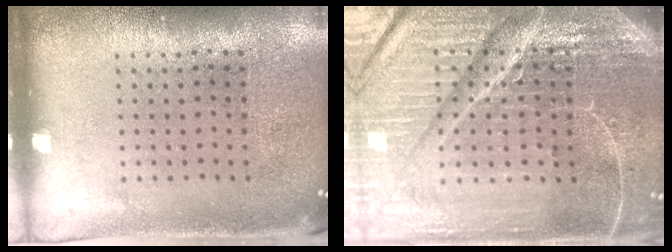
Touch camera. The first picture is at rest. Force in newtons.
{"total": 6.4, "press": 5.7, "slide": 3.0}